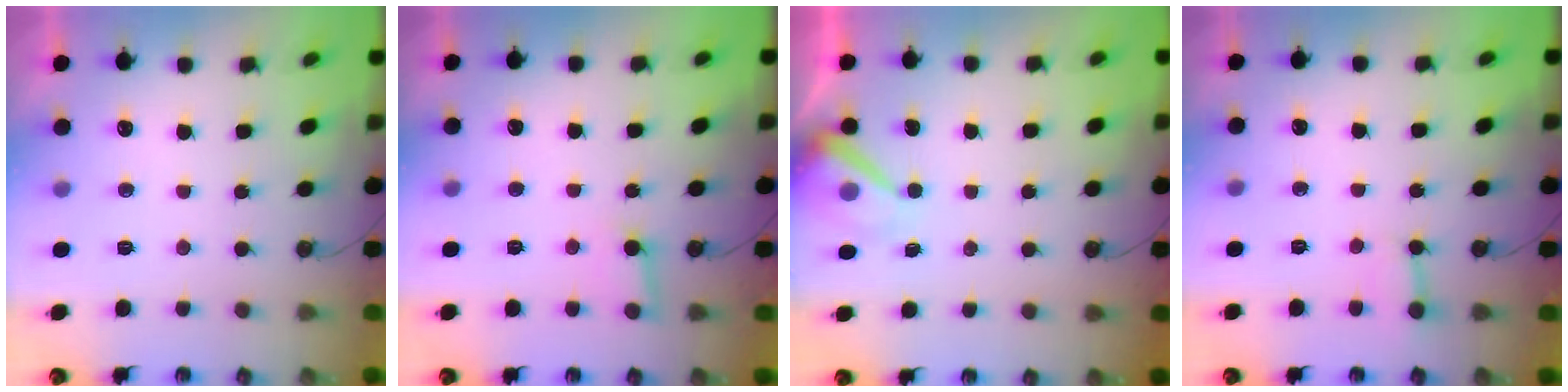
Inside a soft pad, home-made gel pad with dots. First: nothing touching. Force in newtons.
{"total": 4.1, "press": 4.1, "slide": 0.6}
{"total": 7.3, "press": 7.2, "slide": 1.0}
{"total": 3.0, "press": 3.0, "slide": 0.2}